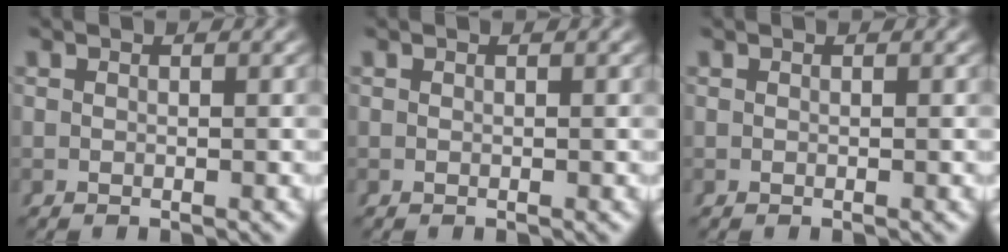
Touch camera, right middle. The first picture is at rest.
{"total": 0.0}
{"total": 0.0}